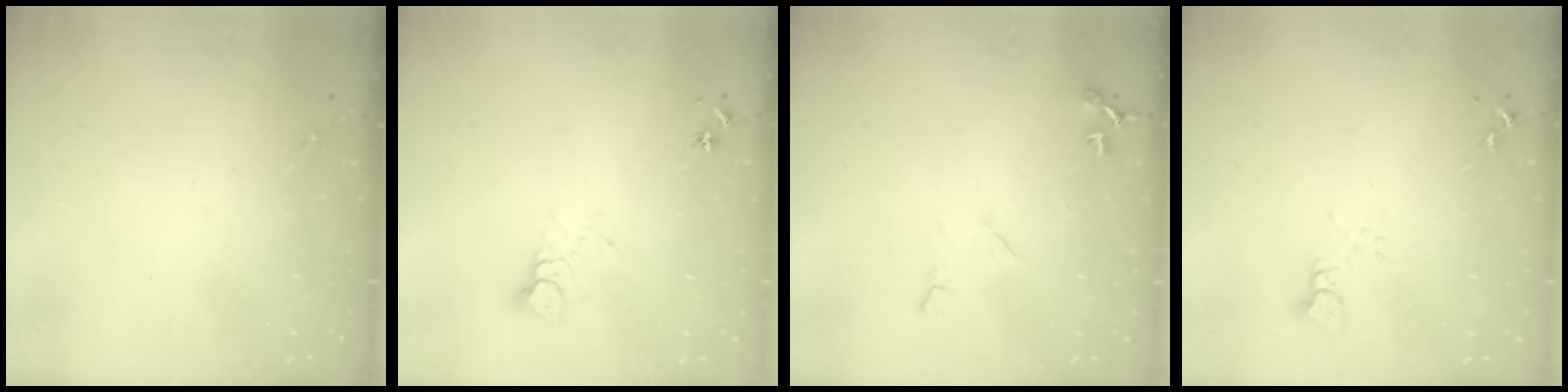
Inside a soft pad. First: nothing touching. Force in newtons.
{"total": 6.0, "press": 6.0, "slide": 0.4}
{"total": 7.0, "press": 7.0, "slide": 0.8}
{"total": 3.0, "press": 3.0, "slide": 0.2}